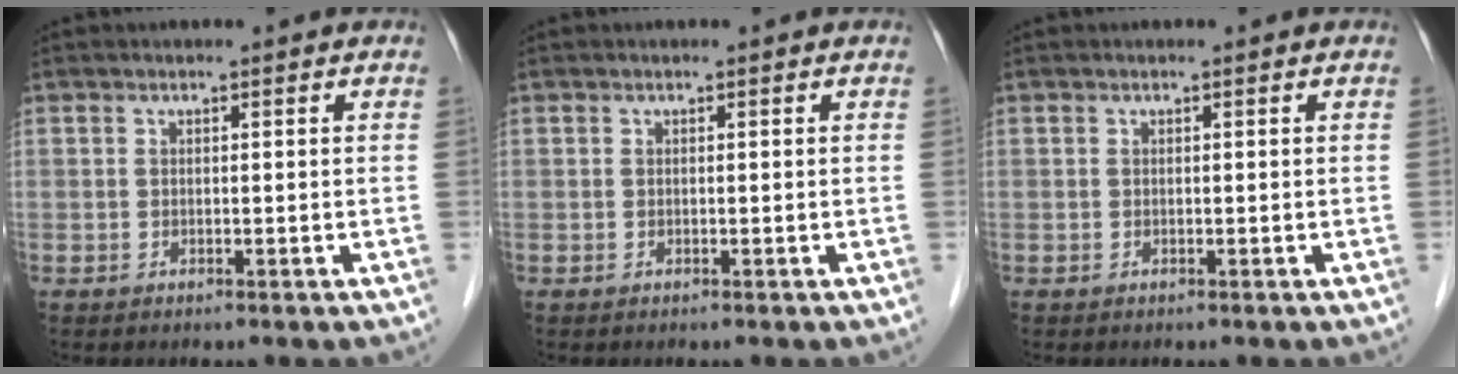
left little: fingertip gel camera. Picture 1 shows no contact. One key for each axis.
{"total": 0.0}
{"total": 0.0}